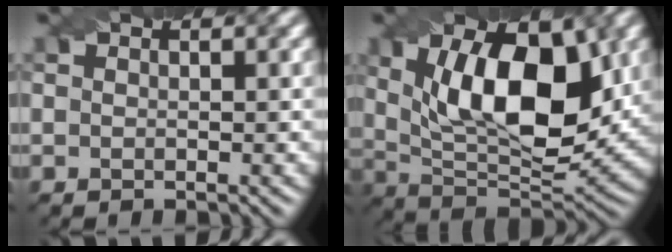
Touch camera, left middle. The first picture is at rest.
{"total": 12.2, "force": [2.5, 5.8, 10.5], "torque": [-0.160, 0.006, 0.045]}